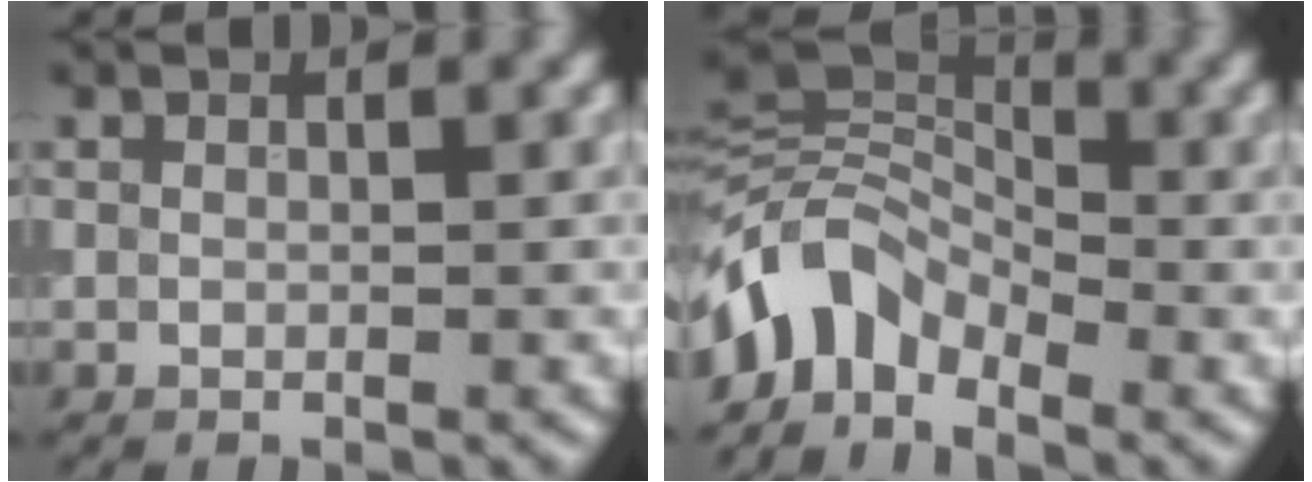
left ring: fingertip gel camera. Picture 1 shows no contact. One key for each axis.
{"total": 5.9, "fx": -3.5, "fy": 3.7, "fz": 3.1, "tx": -0.047, "ty": 0.003, "tz": -0.081}